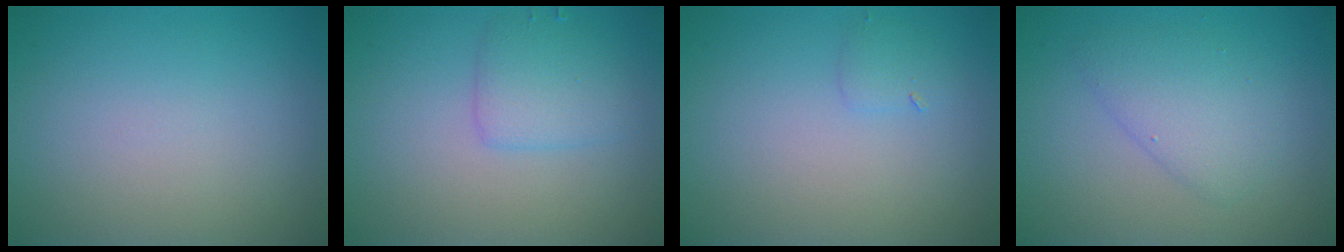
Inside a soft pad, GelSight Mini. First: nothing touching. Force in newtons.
{"total": 2.6, "press": 2.6, "slide": 0.0}
{"total": 1.0, "press": 1.0, "slide": 0.0}
{"total": 3.0, "press": 3.0, "slide": 0.3}